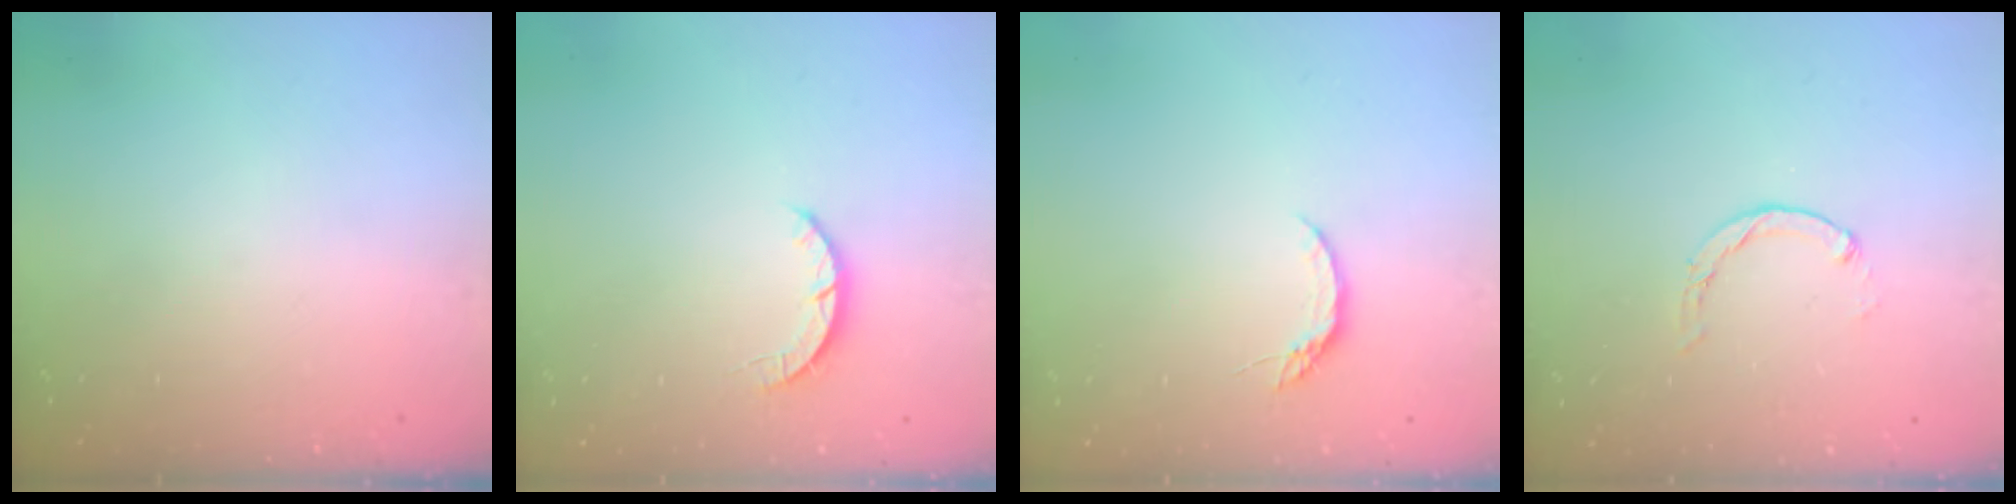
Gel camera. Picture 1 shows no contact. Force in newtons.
{"total": 2.5, "press": 2.4, "slide": 0.4}
{"total": 4.3, "press": 4.3, "slide": 0.5}
{"total": 0.7, "press": 0.7, "slide": 0.2}